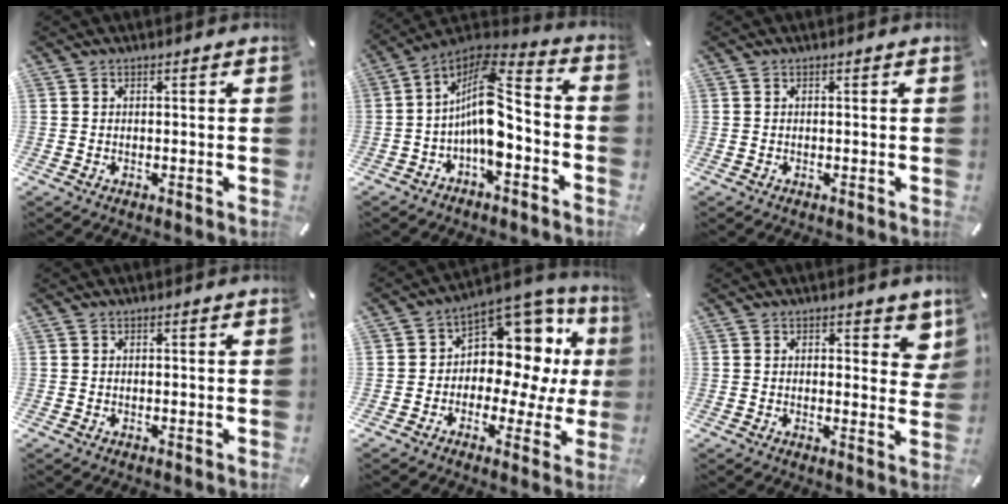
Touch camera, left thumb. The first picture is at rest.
{"total": 12.2, "force": [-2.9, 5.8, 10.3], "torque": [-0.202, -0.010, -0.055]}
{"total": 0.0}
{"total": 0.0}
{"total": 11.2, "force": [2.8, 8.6, 6.6], "torque": [-0.085, -0.045, 0.054]}
{"total": 4.6, "force": [2.6, 2.6, 2.8], "torque": [-0.020, -0.011, 0.039]}